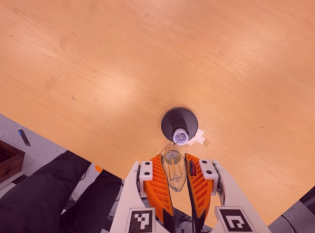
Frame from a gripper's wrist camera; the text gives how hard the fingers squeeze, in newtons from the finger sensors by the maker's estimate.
{"total": 20.5, "left": 25.6, "right": 15.4}